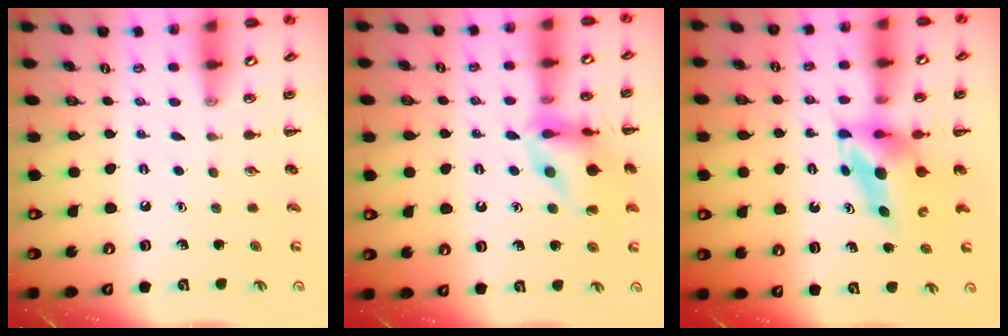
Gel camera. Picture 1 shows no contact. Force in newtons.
{"total": 16.0, "press": 15.9, "slide": 2.0}
{"total": 5.1, "press": 4.9, "slide": 1.2}